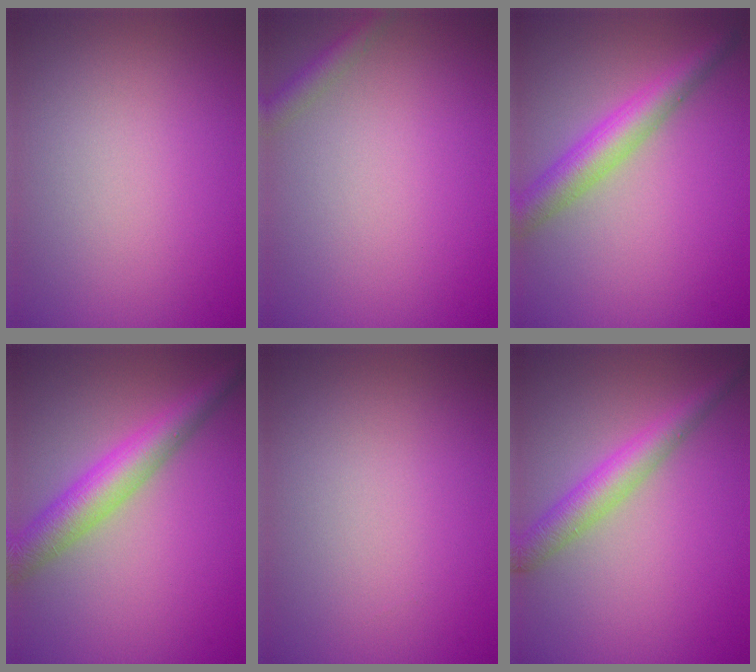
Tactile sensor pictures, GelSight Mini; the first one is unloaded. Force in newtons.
{"total": 1.6, "press": 1.6, "slide": 0.1}
{"total": 4.4, "press": 4.4, "slide": 0.1}
{"total": 5.1, "press": 5.1, "slide": 0.1}
{"total": 0.0}
{"total": 3.5, "press": 3.5, "slide": 0.1}